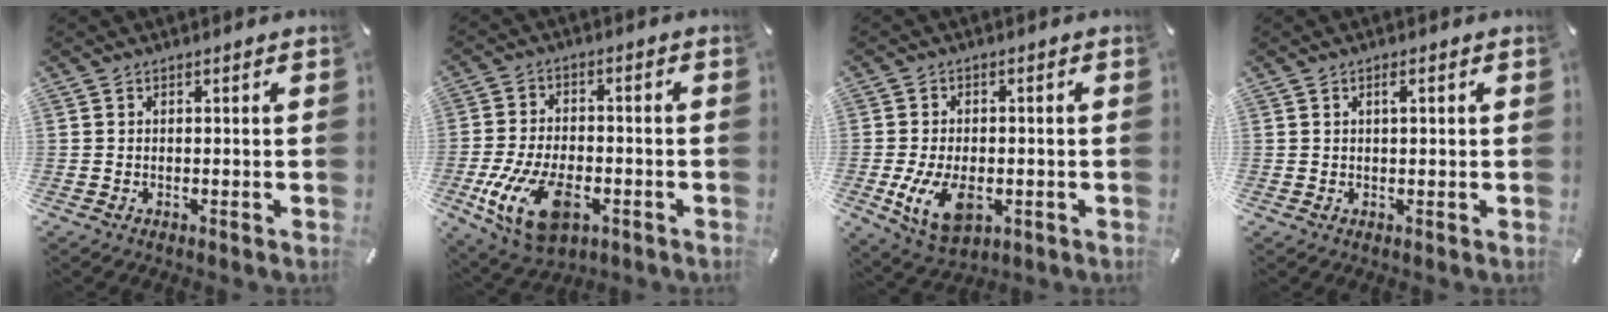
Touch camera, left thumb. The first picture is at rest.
{"total": 14.9, "force": [-5.3, 8.6, 10.9], "torque": [-0.218, 0.013, -0.089]}
{"total": 10.1, "force": [-2.4, 6.3, 7.5], "torque": [-0.156, -0.003, -0.039]}
{"total": 1.8, "force": [0.5, 0.5, 1.6], "torque": [-0.023, 0.000, 0.005]}